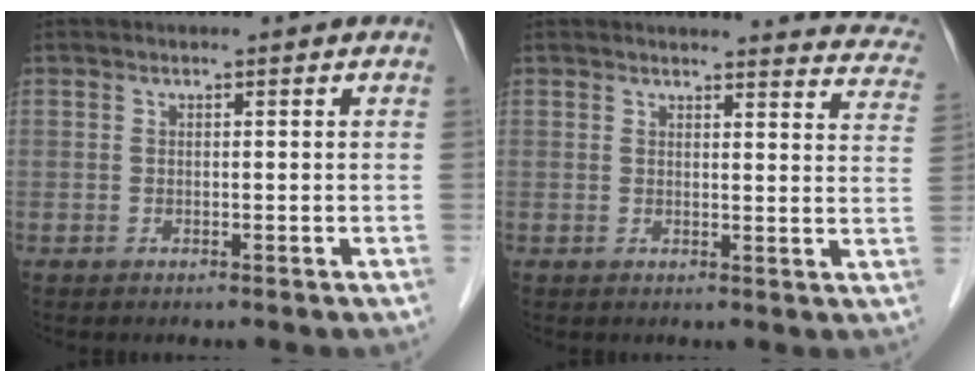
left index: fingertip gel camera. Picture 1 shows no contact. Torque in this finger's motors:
{"motor_torque": [0.29, -0.51, -0.05, -0.02]}